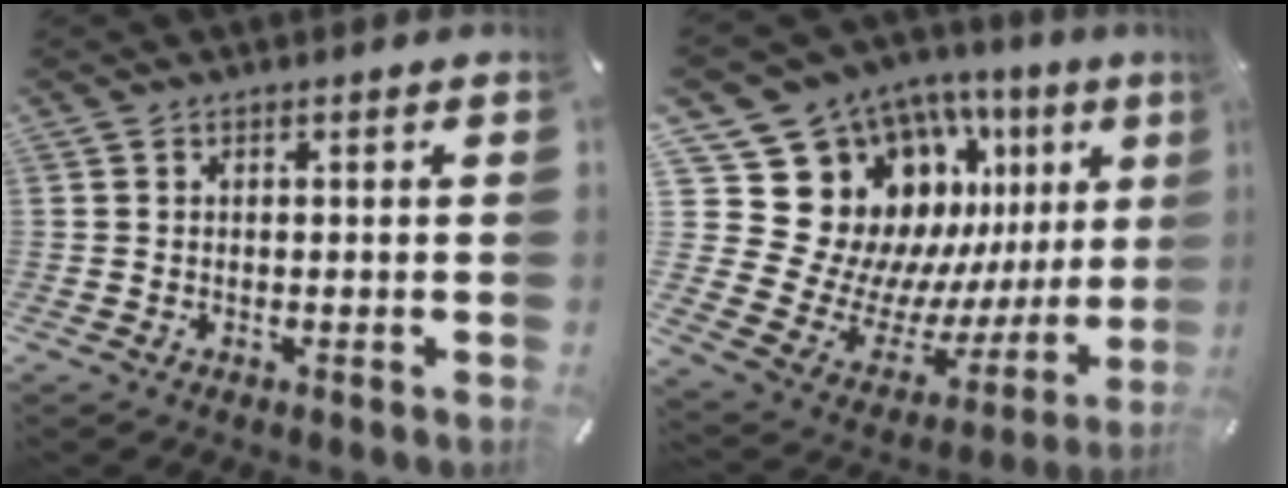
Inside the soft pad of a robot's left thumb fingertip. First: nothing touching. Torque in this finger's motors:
{"motor_torque": [1.24, 0.50, 0.66, 0.02, 0.11]}